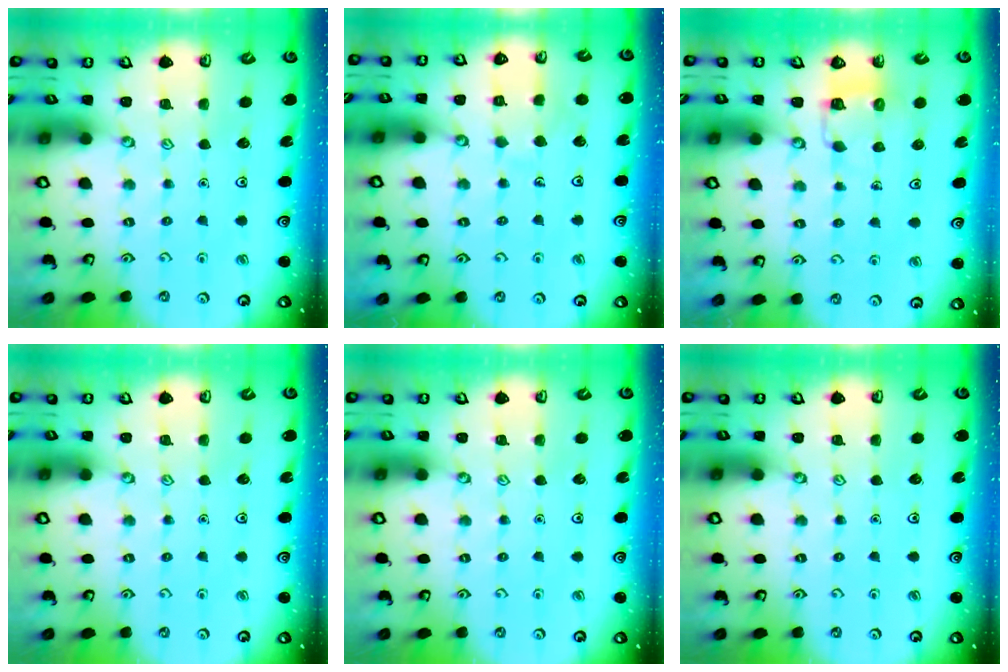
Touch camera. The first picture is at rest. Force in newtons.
{"total": 5.8, "press": 5.8, "slide": 0.4}
{"total": 5.2, "press": 5.2, "slide": 0.4}
{"total": 0.0}
{"total": 0.0}
{"total": 0.0}